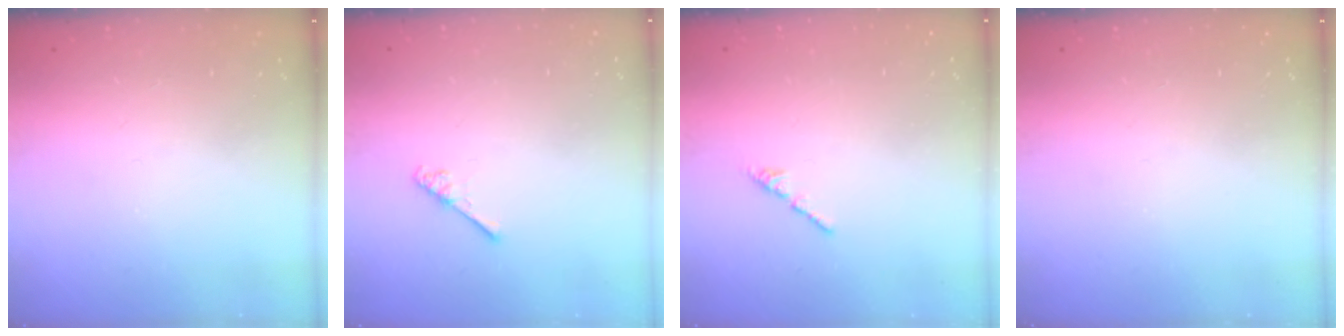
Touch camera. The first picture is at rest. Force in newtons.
{"total": 2.9, "press": 2.9, "slide": 0.4}
{"total": 0.8, "press": 0.7, "slide": 0.5}
{"total": 0.0}